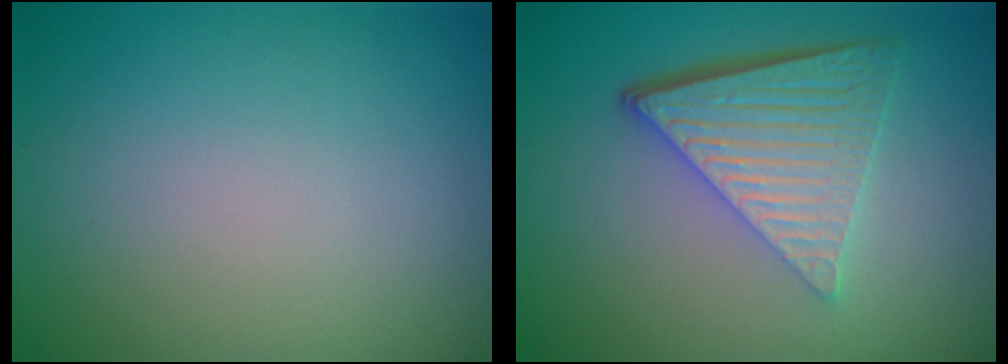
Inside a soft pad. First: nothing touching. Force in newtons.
{"total": 6.5, "press": 4.3, "slide": 4.9}